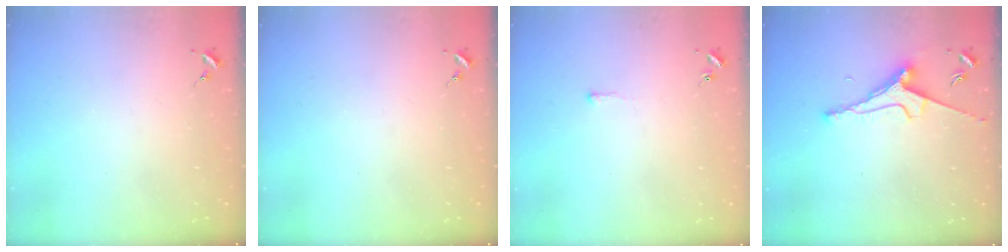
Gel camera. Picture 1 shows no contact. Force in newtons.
{"total": 0.0}
{"total": 2.6, "press": 2.6, "slide": 0.4}
{"total": 7.6, "press": 7.5, "slide": 1.2}